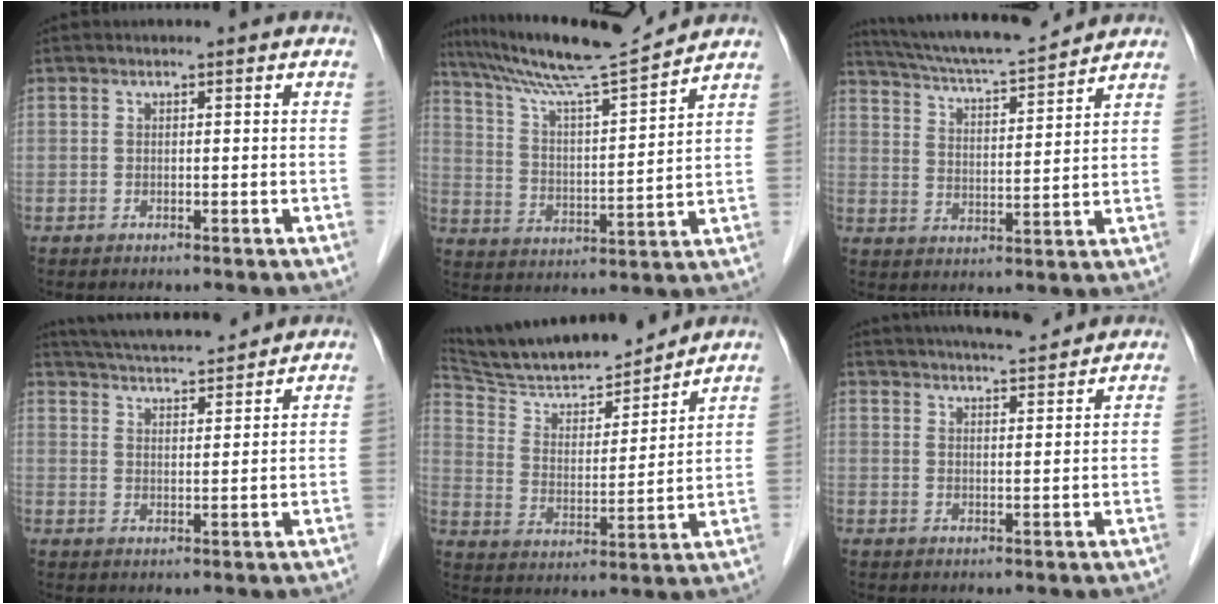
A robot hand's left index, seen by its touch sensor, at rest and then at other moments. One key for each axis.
{"total": 13.8, "fx": 12.6, "fy": -1.6, "fz": 5.2, "tx": -0.103, "ty": -0.007, "tz": 0.214}
{"total": 14.5, "fx": 13.3, "fy": 0.8, "fz": 5.7, "tx": -0.105, "ty": 0.011, "tz": 0.214}
{"total": 12.8, "fx": 11.8, "fy": 1.4, "fz": 4.8, "tx": -0.087, "ty": 0.020, "tz": 0.182}
{"total": 16.6, "fx": 15.2, "fy": 2.0, "fz": 6.4, "tx": -0.116, "ty": -0.004, "tz": 0.257}
{"total": 11.3, "fx": 10.3, "fy": 1.1, "fz": 4.5, "tx": -0.074, "ty": 0.013, "tz": 0.145}